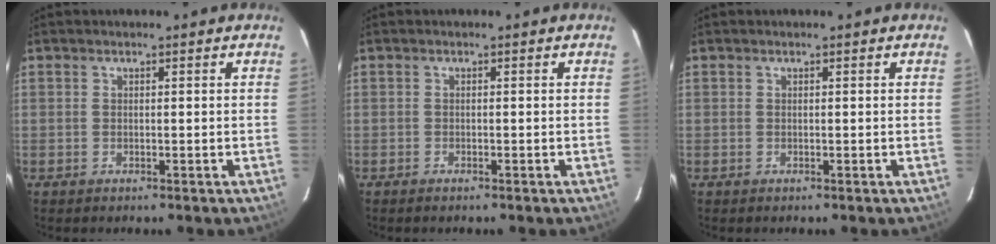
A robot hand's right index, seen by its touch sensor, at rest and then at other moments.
{"total": 0.7, "force": [-0.6, 0.2, 0.2], "torque": [-0.006, -0.001, -0.012]}
{"total": 0.0}